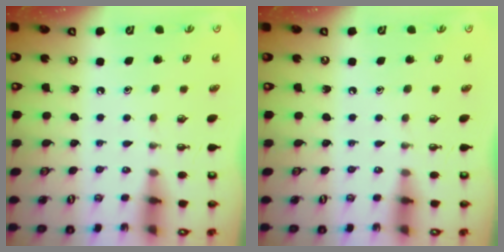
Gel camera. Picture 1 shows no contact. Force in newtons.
{"total": 0.0}